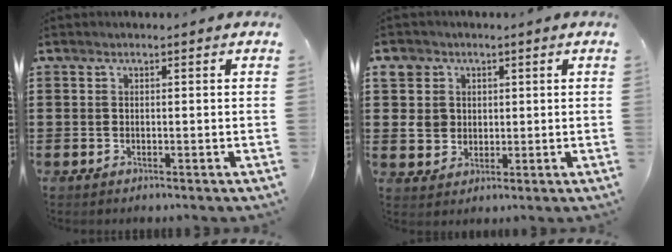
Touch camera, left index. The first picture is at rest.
{"total": 5.6, "force": [1.2, 5.2, 1.5], "torque": [-0.058, 0.016, 0.022]}